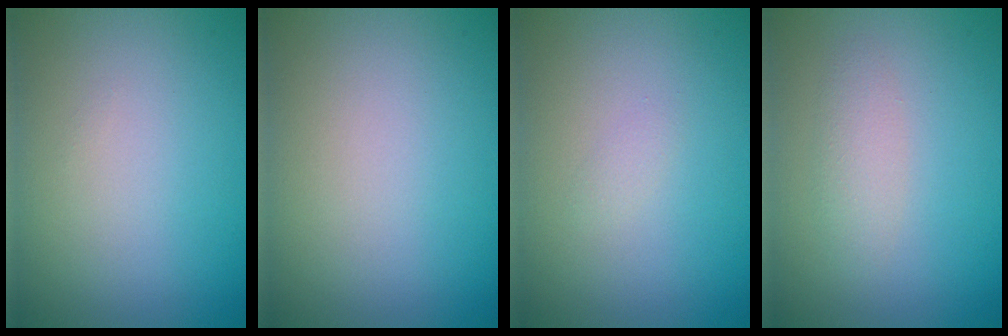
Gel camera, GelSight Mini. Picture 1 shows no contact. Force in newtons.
{"total": 0.0}
{"total": 0.6, "press": 0.5, "slide": 0.1}
{"total": 1.6, "press": 1.6, "slide": 0.2}